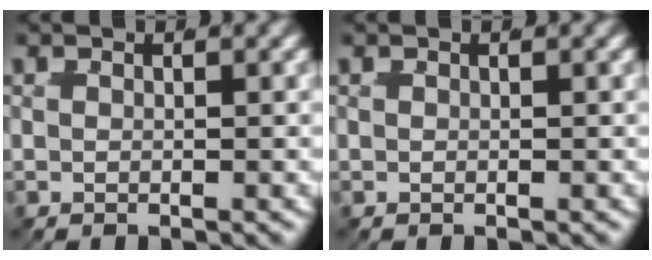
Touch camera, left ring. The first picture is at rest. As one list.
[{"total": 0.0}]